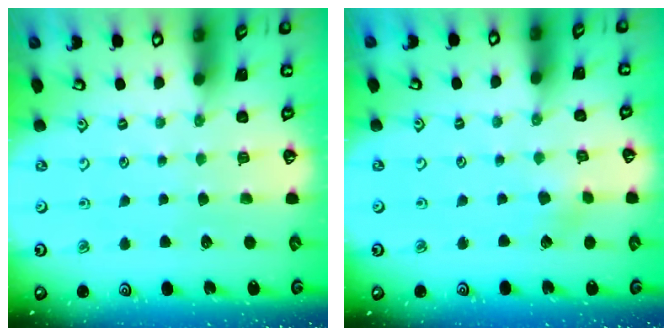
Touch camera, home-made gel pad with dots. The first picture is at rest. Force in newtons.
{"total": 2.3, "press": 2.3, "slide": 0.3}